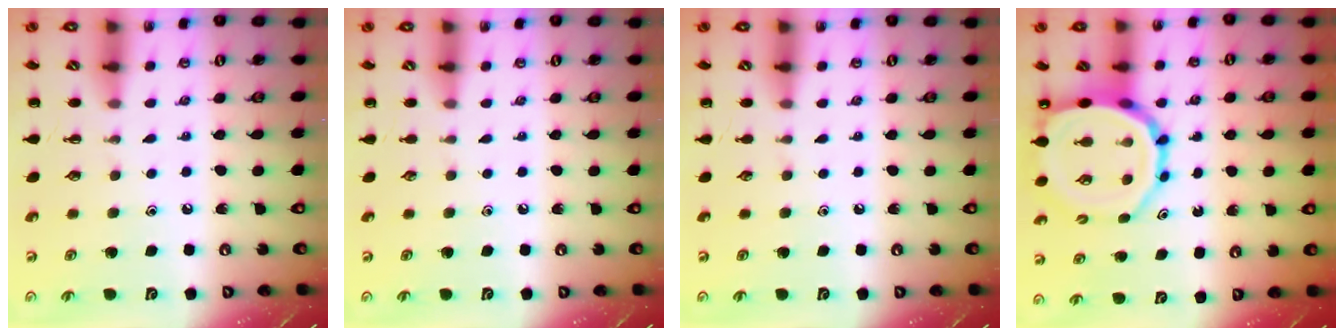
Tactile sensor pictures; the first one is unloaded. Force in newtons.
{"total": 0.0}
{"total": 0.0}
{"total": 13.1, "press": 12.6, "slide": 3.4}